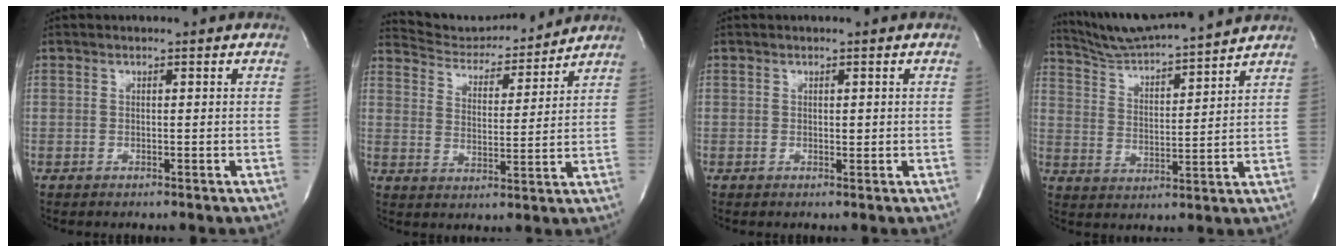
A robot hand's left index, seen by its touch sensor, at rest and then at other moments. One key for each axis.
{"total": 10.7, "fx": 10.5, "fy": 1.4, "fz": 1.6, "tx": -0.023, "ty": -0.006, "tz": 0.165}
{"total": 0.5, "fx": -0.1, "fy": 0.3, "fz": 0.4, "tx": -0.006, "ty": -0.003, "tz": -0.001}
{"total": 12.3, "fx": 11.7, "fy": -0.6, "fz": 3.8, "tx": -0.073, "ty": 0.003, "tz": 0.193}